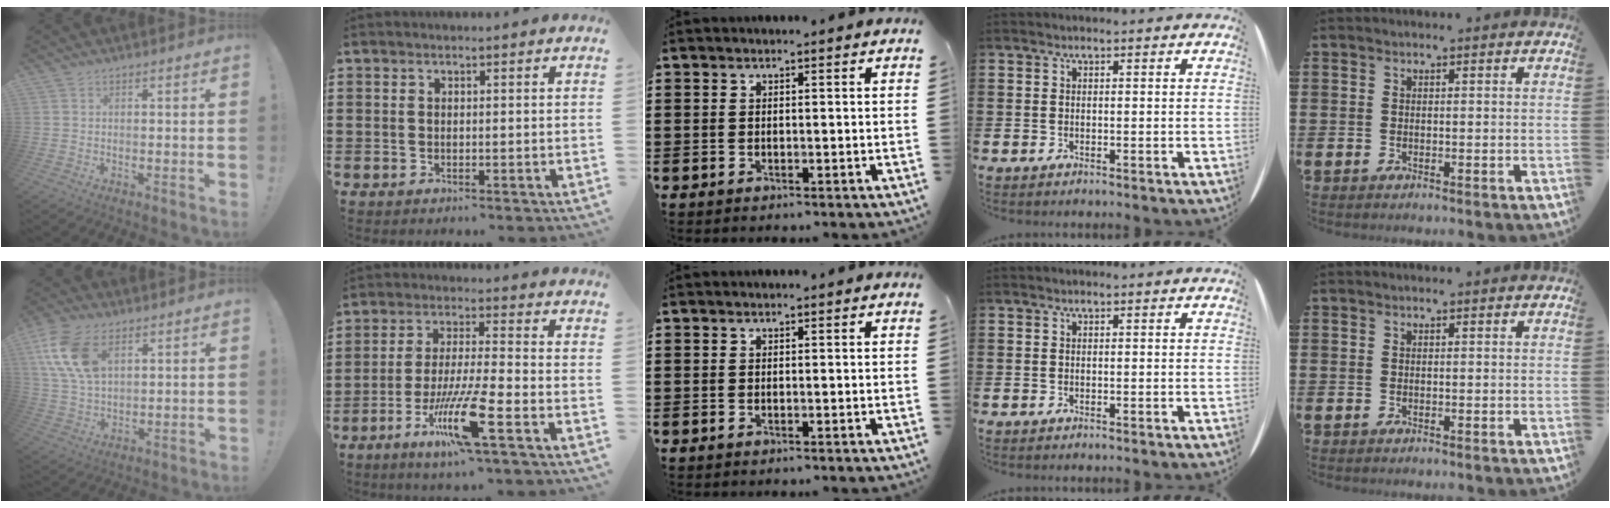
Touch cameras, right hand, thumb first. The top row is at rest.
{"thumb": {"total": 14.5, "force": [6.0, 8.8, 9.8], "torque": [-0.201, -0.014, 0.113]}, "index": {"total": 11.0, "force": [-5.6, 1.0, 9.5], "torque": [-0.198, -0.009, -0.108]}}